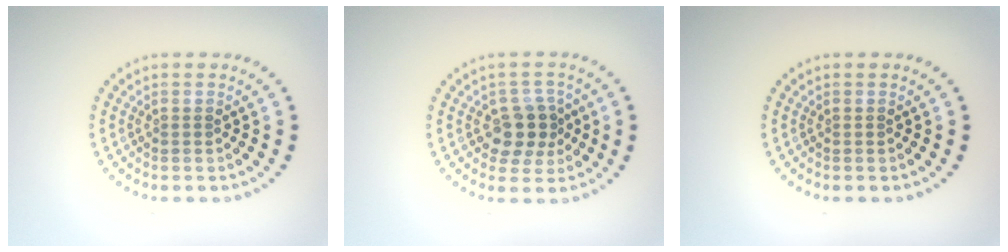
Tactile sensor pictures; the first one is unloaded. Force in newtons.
{"total": 3.6, "press": 3.4, "slide": 1.3}
{"total": 0.0}